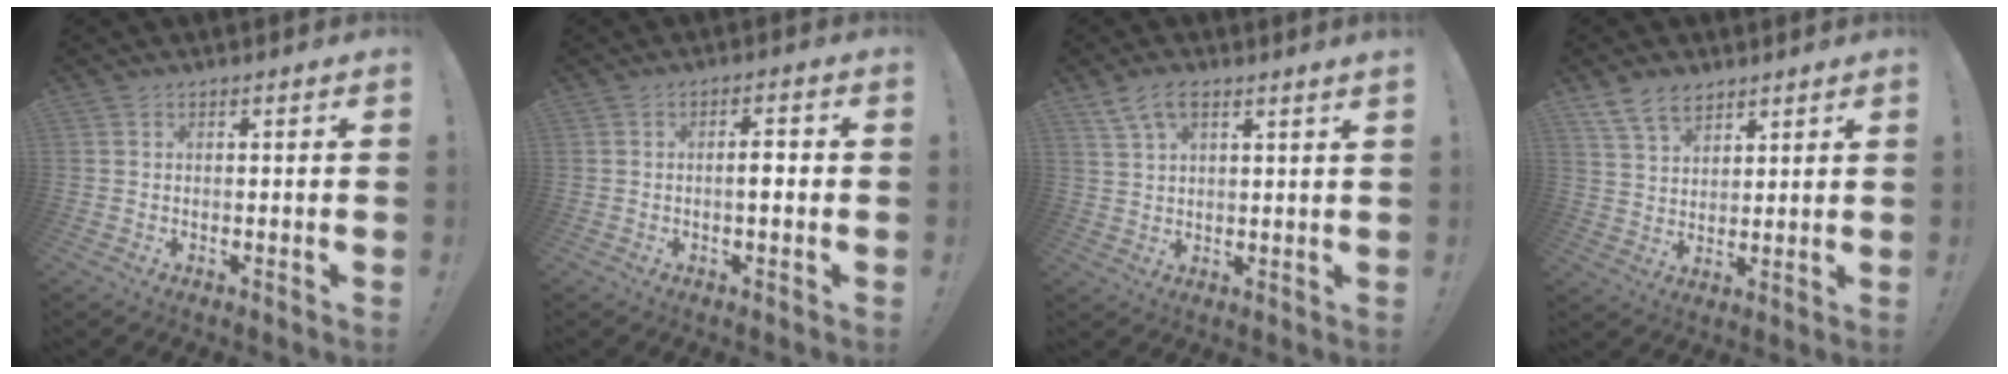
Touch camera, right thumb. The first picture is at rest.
{"total": 3.5, "force": [-0.5, 1.1, 3.3], "torque": [-0.045, 0.002, -0.015]}
{"total": 6.1, "force": [4.2, 1.7, 4.1], "torque": [-0.080, -0.010, 0.080]}
{"total": 8.7, "force": [6.3, 4.9, 3.5], "torque": [-0.069, -0.026, 0.123]}